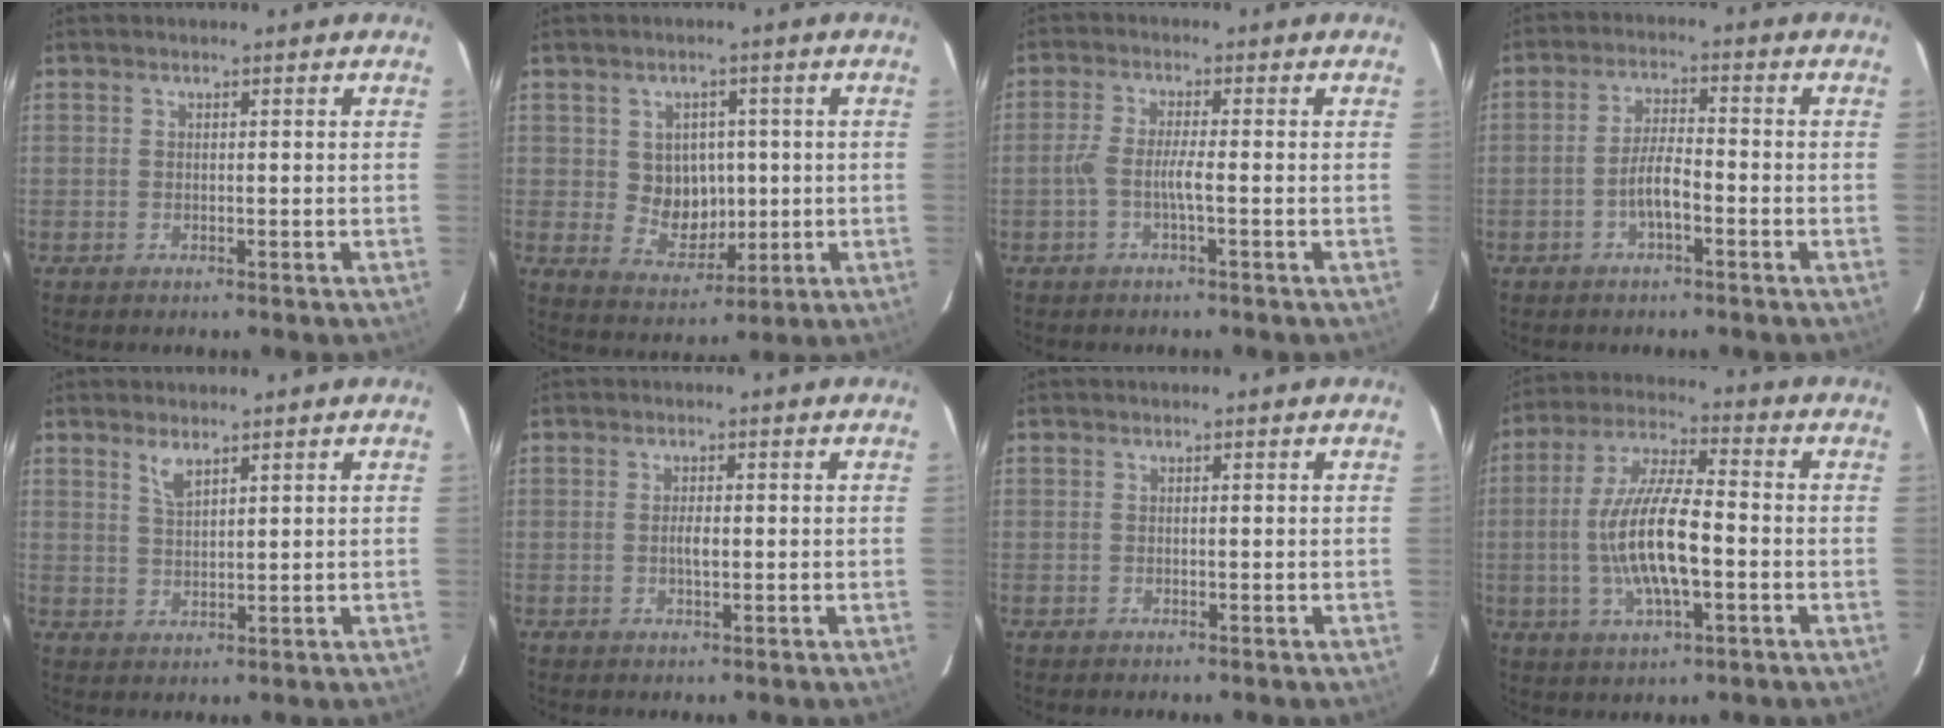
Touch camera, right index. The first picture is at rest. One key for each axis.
{"total": 7.4, "fx": 0.5, "fy": 6.6, "fz": 3.3, "tx": -0.061, "ty": 0.003, "tz": 0.026}
{"total": 3.5, "fx": -1.3, "fy": -0.1, "fz": 3.2, "tx": -0.071, "ty": 0.003, "tz": -0.026}
{"total": 4.6, "fx": -2.1, "fy": 1.2, "fz": 4.0, "tx": -0.080, "ty": 0.005, "tz": -0.039}
{"total": 3.1, "fx": 2.2, "fy": 0.9, "fz": 1.9, "tx": -0.037, "ty": -0.001, "tz": 0.042}
{"total": 1.8, "fx": -0.2, "fy": 0.7, "fz": 1.7, "tx": -0.031, "ty": 0.001, "tz": -0.003}
{"total": 0.0}
{"total": 13.9, "fx": -2.4, "fy": 3.9, "fz": 13.1, "tx": -0.262, "ty": -0.002, "tz": -0.042}